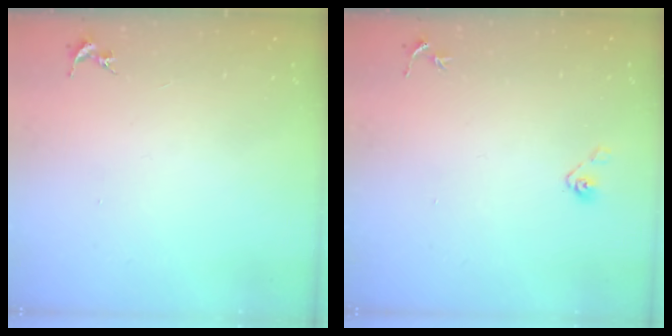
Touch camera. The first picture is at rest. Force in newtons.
{"total": 4.0, "press": 3.6, "slide": 1.8}